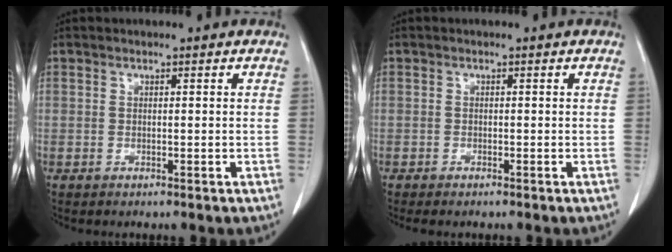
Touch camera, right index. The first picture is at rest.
{"total": 1.0, "force": [-0.9, 0.2, 0.4], "torque": [-0.008, -0.003, -0.012]}